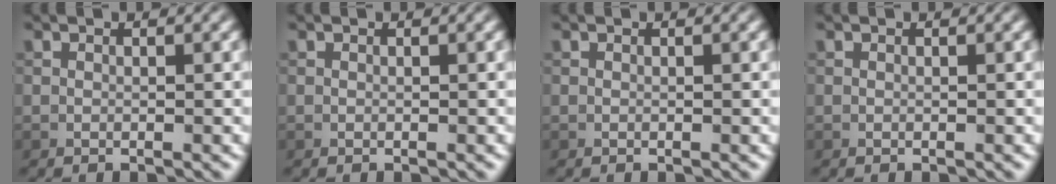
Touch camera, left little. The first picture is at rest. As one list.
[{"total": 0.0}, {"total": 0.0}, {"total": 0.0}]